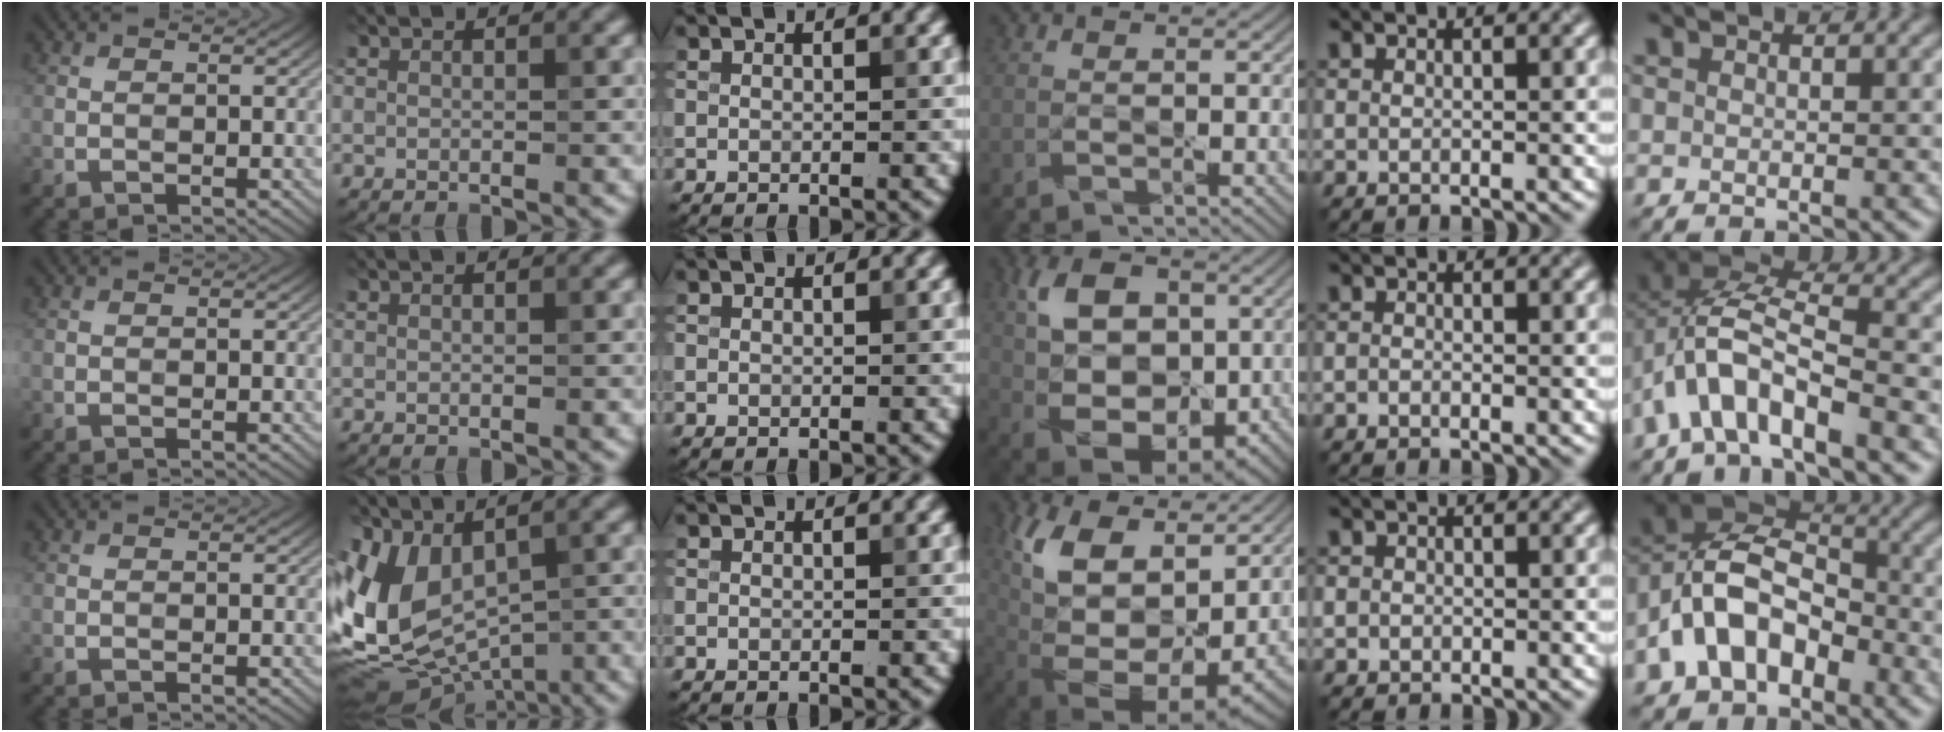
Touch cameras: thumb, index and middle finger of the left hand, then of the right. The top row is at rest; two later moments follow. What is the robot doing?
{"motion": "wipe", "object": "whiteboard"}